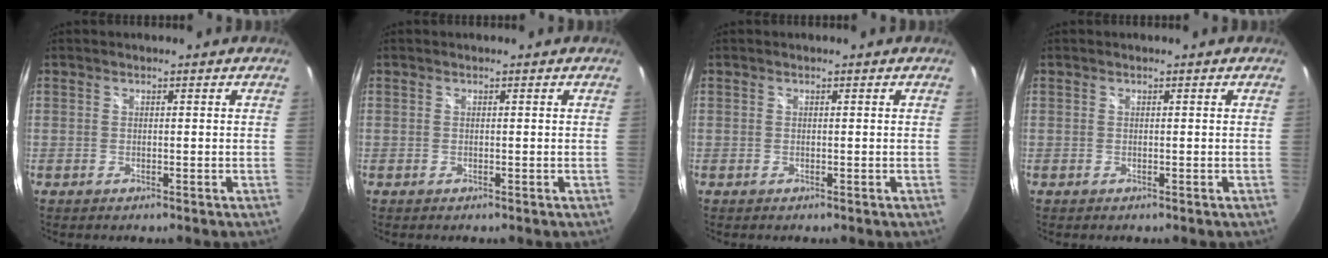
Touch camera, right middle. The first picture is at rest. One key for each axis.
{"total": 0.0}
{"total": 0.0}
{"total": 0.0}